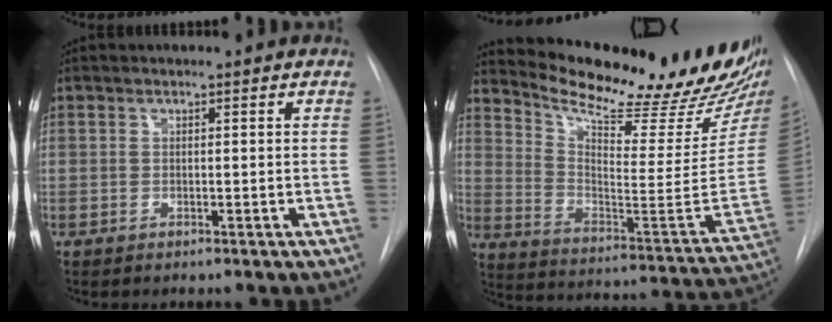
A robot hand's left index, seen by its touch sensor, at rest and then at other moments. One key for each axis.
{"total": 27.3, "fx": 23.5, "fy": 3.6, "fz": 13.3, "tx": -0.210, "ty": -0.095, "tz": 0.318}